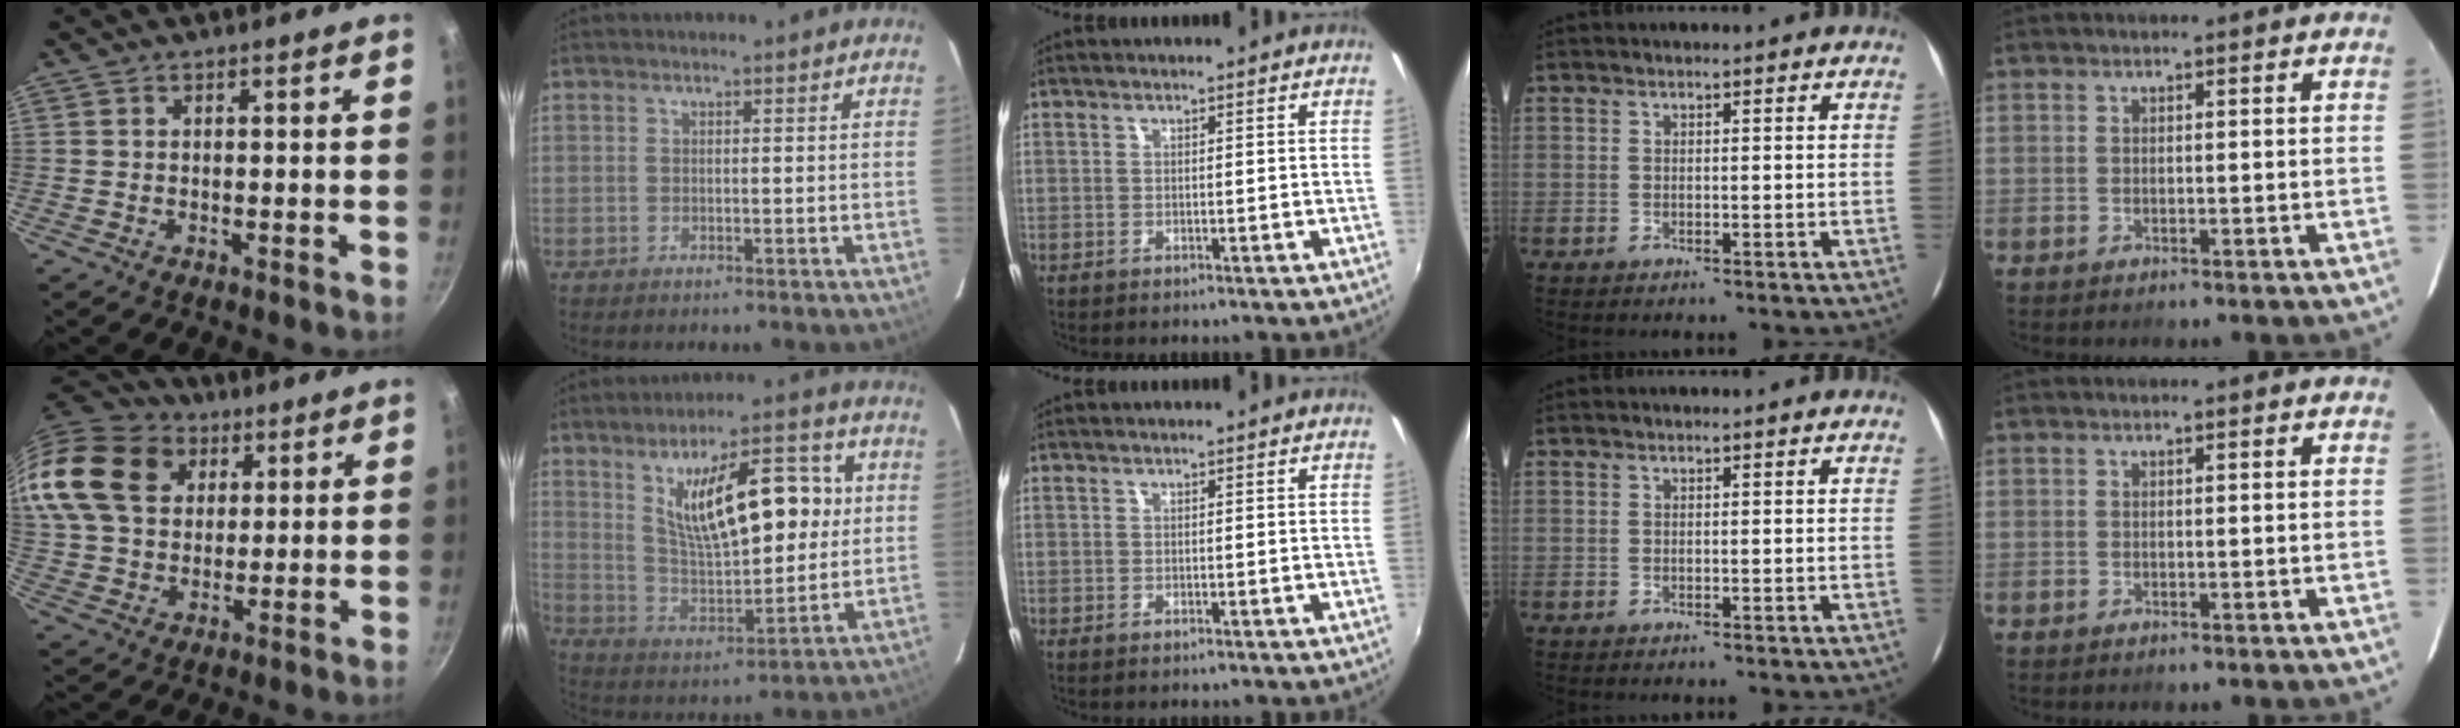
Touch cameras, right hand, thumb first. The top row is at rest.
{"thumb": {"total": 25.3, "force": [10.9, 18.5, 13.3], "torque": [-0.289, 0.021, 0.201]}, "index": {"total": 17.4, "force": [5.3, 6.6, 15.2], "torque": [-0.254, 0.010, 0.102]}}